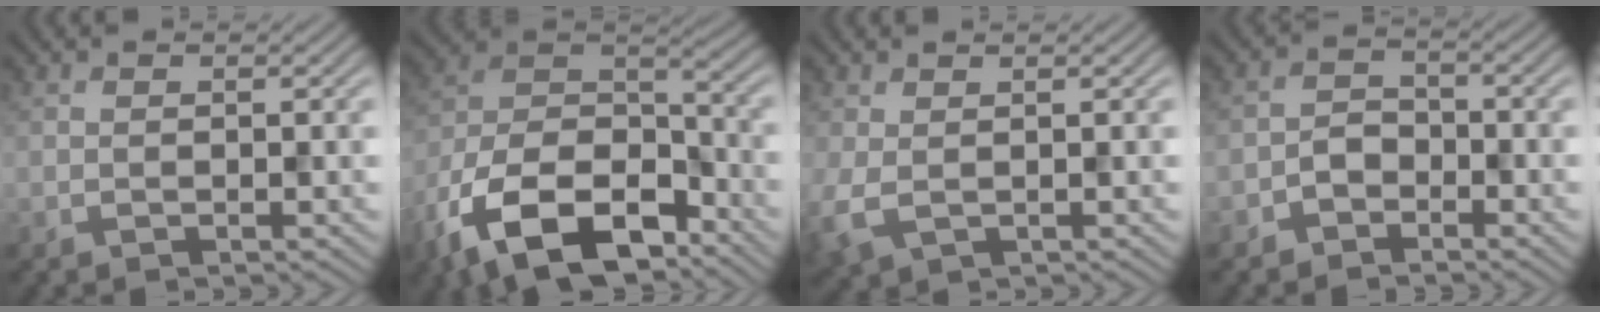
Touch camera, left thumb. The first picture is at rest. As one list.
[{"total": 17.6, "force": [-11.1, 9.0, 10.2], "torque": [-0.233, -0.037, -0.207]}, {"total": 3.1, "force": [0.0, 2.0, 2.4], "torque": [-0.075, -0.008, -0.001]}, {"total": 2.7, "force": [-1.8, 1.7, 1.1], "torque": [-0.019, 0.009, -0.045]}]